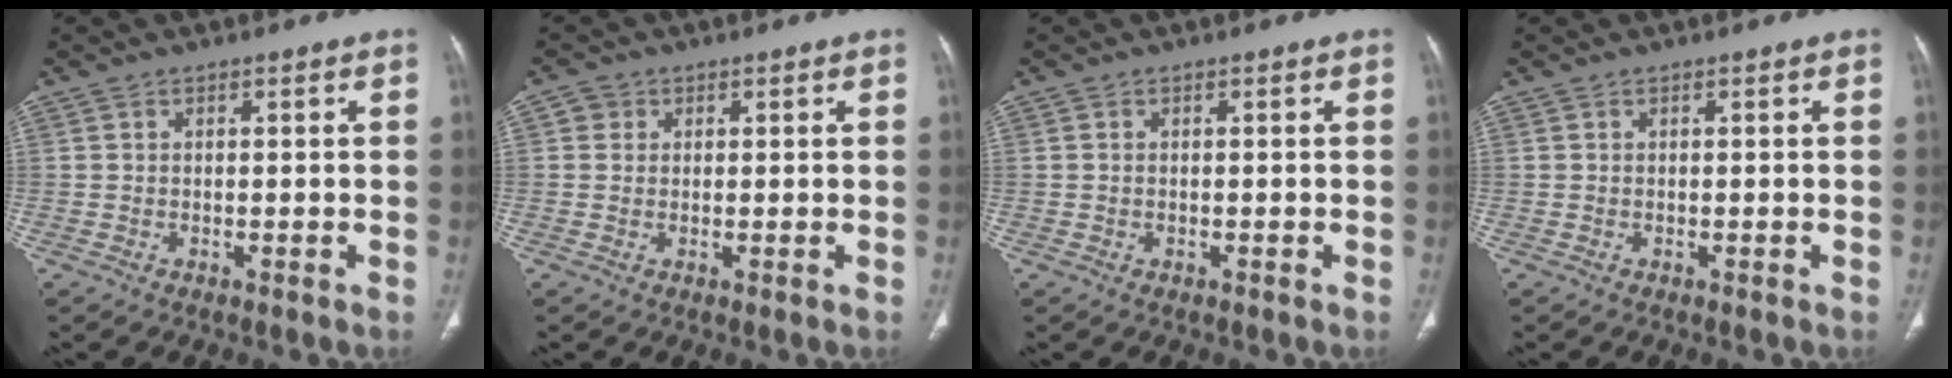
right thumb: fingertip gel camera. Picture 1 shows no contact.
{"total": 1.9, "force": [0.5, 1.8, 0.4], "torque": [0.004, 0.001, 0.004]}
{"total": 0.0}
{"total": 0.0}